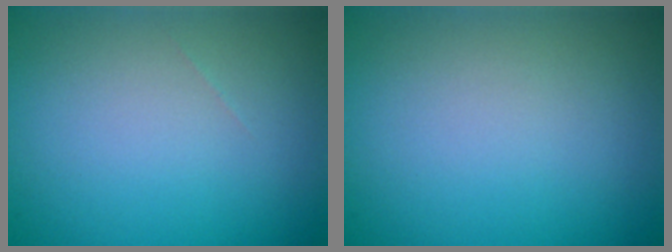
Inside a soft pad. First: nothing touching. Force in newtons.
{"total": 0.0}